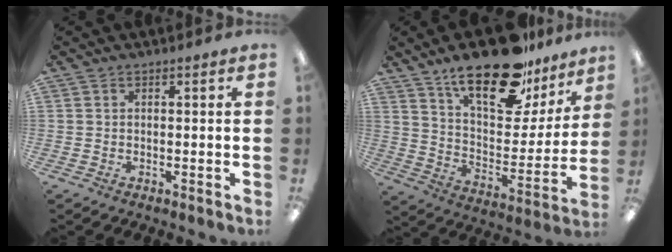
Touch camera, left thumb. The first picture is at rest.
{"total": 24.0, "force": [17.0, 9.6, 14.0], "torque": [-0.219, -0.107, 0.291]}